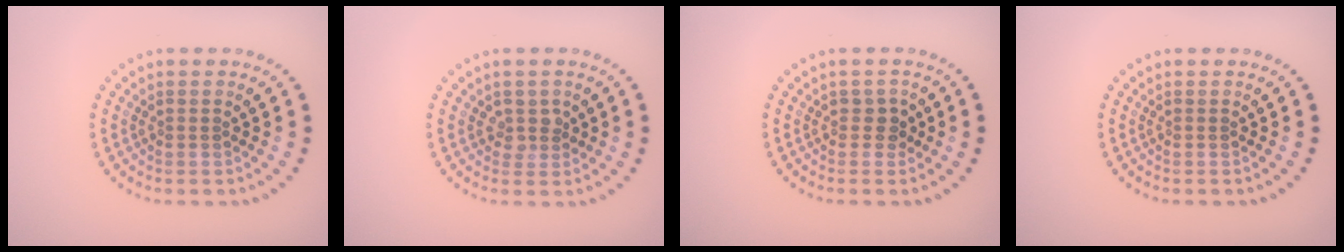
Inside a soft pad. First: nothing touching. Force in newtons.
{"total": 1.5, "press": 1.1, "slide": 0.9}
{"total": 1.1, "press": 1.0, "slide": 0.6}
{"total": 0.0}